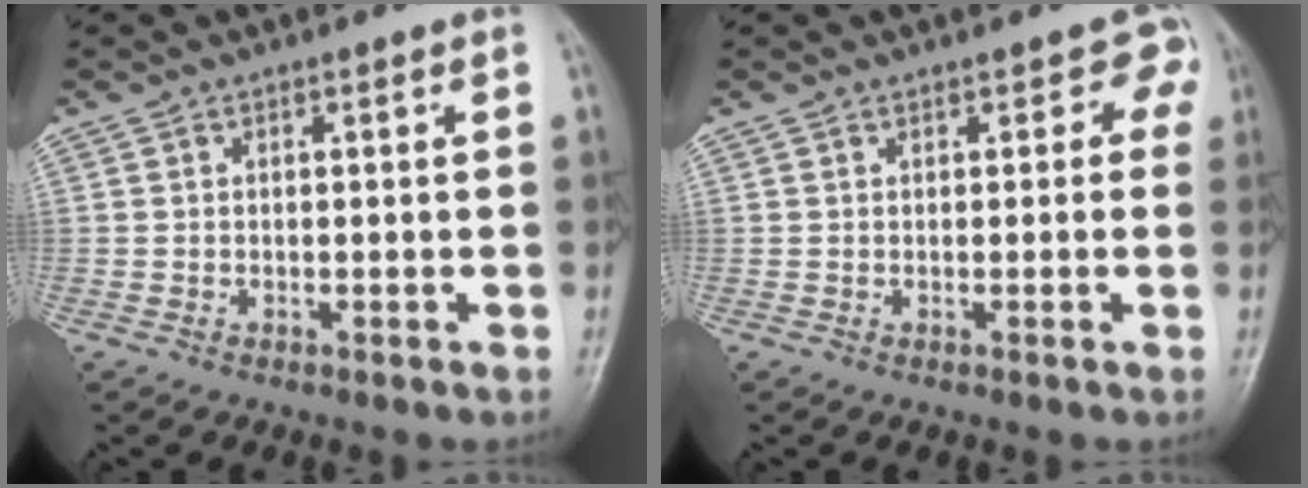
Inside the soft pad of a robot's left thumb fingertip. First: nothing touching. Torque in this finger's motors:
{"motor_torque": [-0.28, 0.18, -0.11, -0.03, 0.03]}